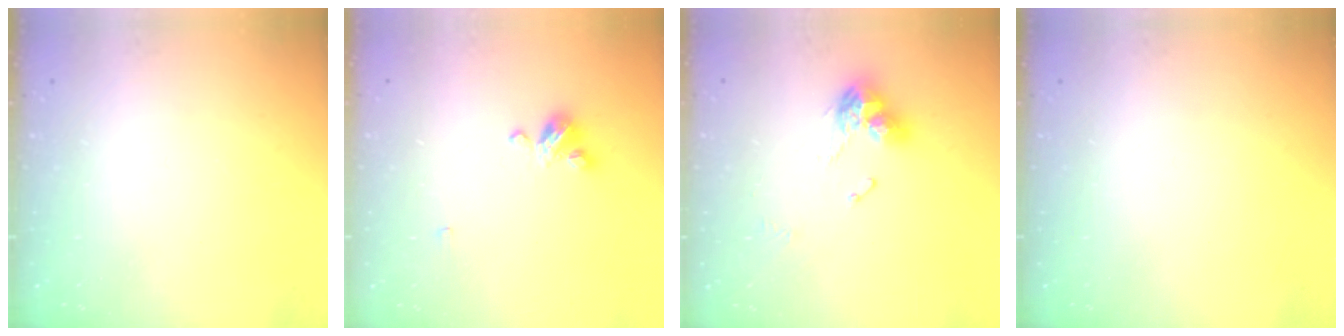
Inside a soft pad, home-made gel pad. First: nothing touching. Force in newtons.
{"total": 5.1, "press": 5.0, "slide": 0.5}
{"total": 11.0, "press": 10.9, "slide": 1.3}
{"total": 0.0}